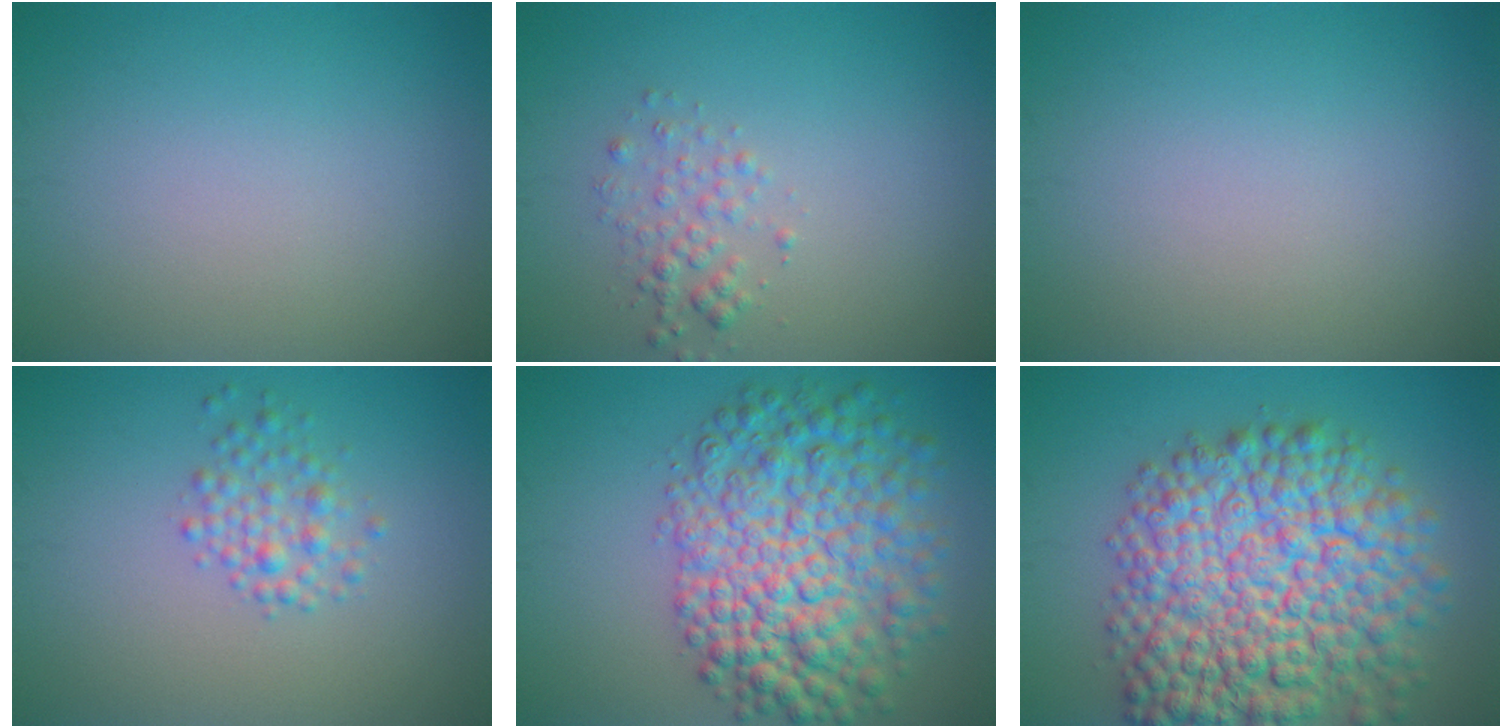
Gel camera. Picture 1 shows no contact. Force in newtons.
{"total": 1.7, "press": 1.7, "slide": 0.1}
{"total": 0.0}
{"total": 2.2, "press": 2.2, "slide": 0.1}
{"total": 9.8, "press": 9.8, "slide": 0.3}
{"total": 13.3, "press": 13.3, "slide": 0.5}